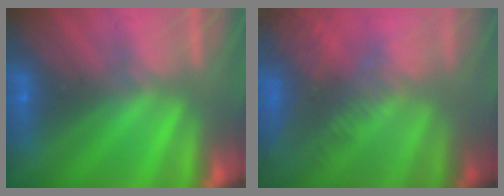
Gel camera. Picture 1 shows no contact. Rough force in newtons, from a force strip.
{"total": 13.7}